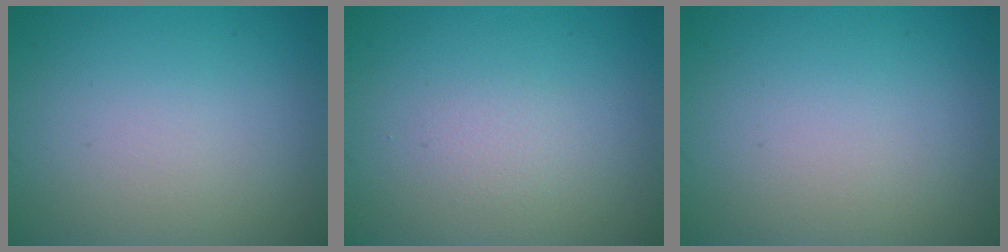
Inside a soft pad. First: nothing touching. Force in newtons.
{"total": 1.0, "press": 1.0, "slide": 0.0}
{"total": 0.0}